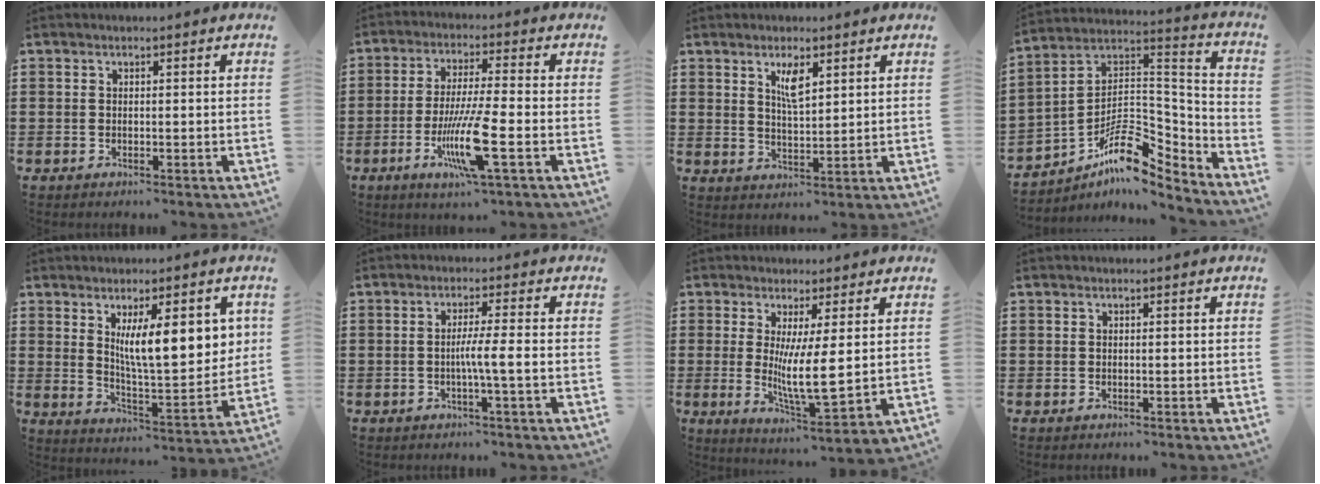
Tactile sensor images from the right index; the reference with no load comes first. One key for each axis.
{"total": 10.6, "fx": -3.8, "fy": 1.2, "fz": 9.8, "tx": -0.199, "ty": -0.015, "tz": -0.074}
{"total": 3.9, "fx": 2.2, "fy": 1.1, "fz": 3.1, "tx": -0.050, "ty": -0.002, "tz": 0.034}
{"total": 10.5, "fx": -6.2, "fy": 5.0, "fz": 6.9, "tx": -0.137, "ty": -0.006, "tz": -0.121}
{"total": 11.2, "fx": 3.9, "fy": 3.0, "fz": 10.1, "tx": -0.164, "ty": -0.012, "tz": 0.060}
{"total": 4.0, "fx": -0.7, "fy": -0.5, "fz": 3.9, "tx": -0.069, "ty": -0.007, "tz": -0.016}
{"total": 8.7, "fx": 1.5, "fy": 1.2, "fz": 8.5, "tx": -0.159, "ty": -0.026, "tz": 0.024}
{"total": 0.0}